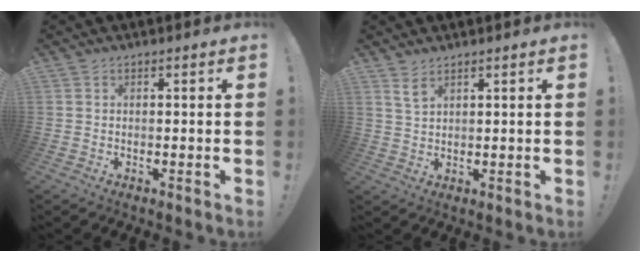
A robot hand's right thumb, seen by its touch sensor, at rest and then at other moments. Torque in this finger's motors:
{"motor_torque": [0.43, 0.49, 0.19, -0.03, -0.04]}